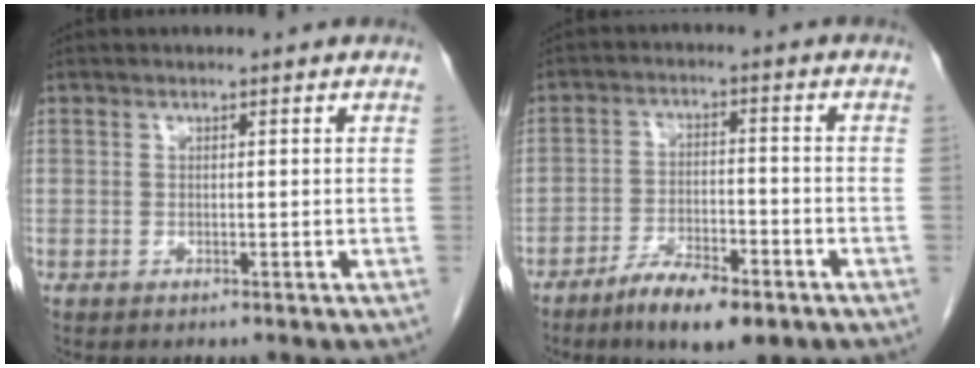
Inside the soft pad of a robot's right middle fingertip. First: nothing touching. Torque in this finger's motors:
{"motor_torque": [1.18, -0.96, 0.44, 0.11]}